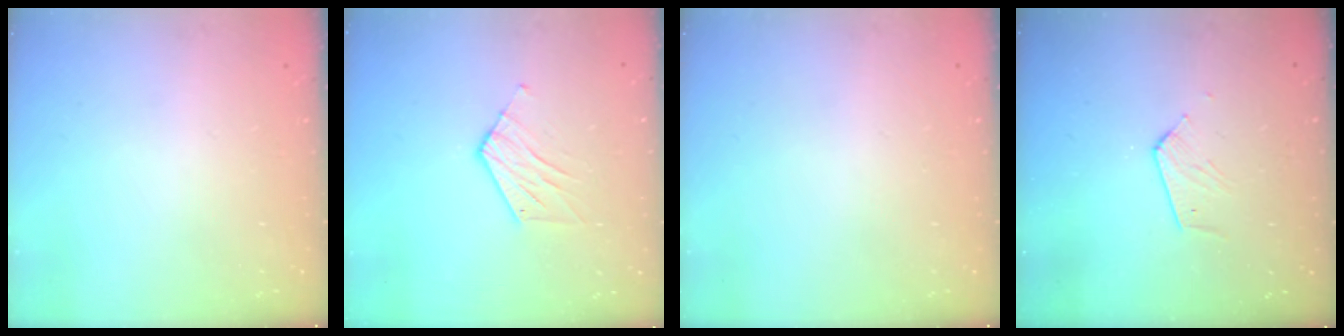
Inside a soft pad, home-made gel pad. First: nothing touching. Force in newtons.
{"total": 7.2, "press": 7.2, "slide": 0.4}
{"total": 0.0}
{"total": 4.4, "press": 4.4, "slide": 0.4}